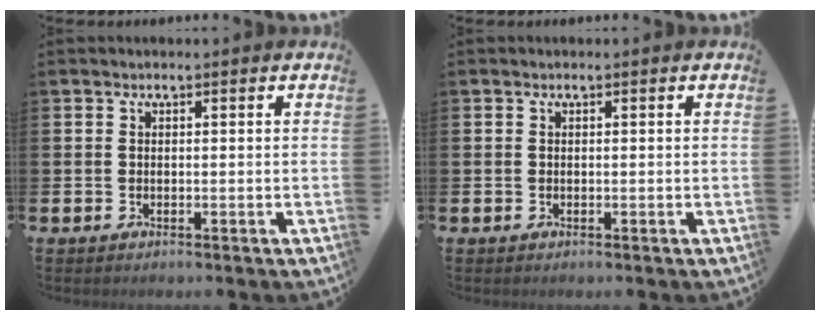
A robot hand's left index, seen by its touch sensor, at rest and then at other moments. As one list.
[{"total": 0.0}]